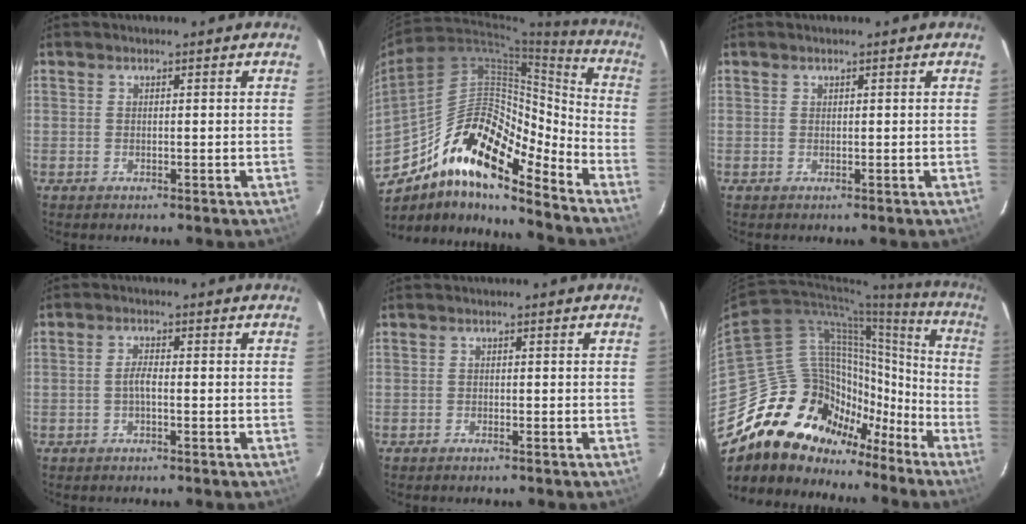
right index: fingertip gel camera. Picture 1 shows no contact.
{"total": 20.3, "force": [-14.2, 5.9, 13.2], "torque": [-0.215, 0.003, -0.264]}
{"total": 0.0}
{"total": 1.8, "force": [-0.8, 0.4, 1.6], "torque": [-0.031, 0.004, -0.018]}
{"total": 0.6, "force": [-0.6, 0.1, 0.1], "torque": [-0.002, -0.001, -0.012]}
{"total": 22.0, "force": [-15.9, 14.1, 6.0], "torque": [-0.097, 0.079, -0.255]}